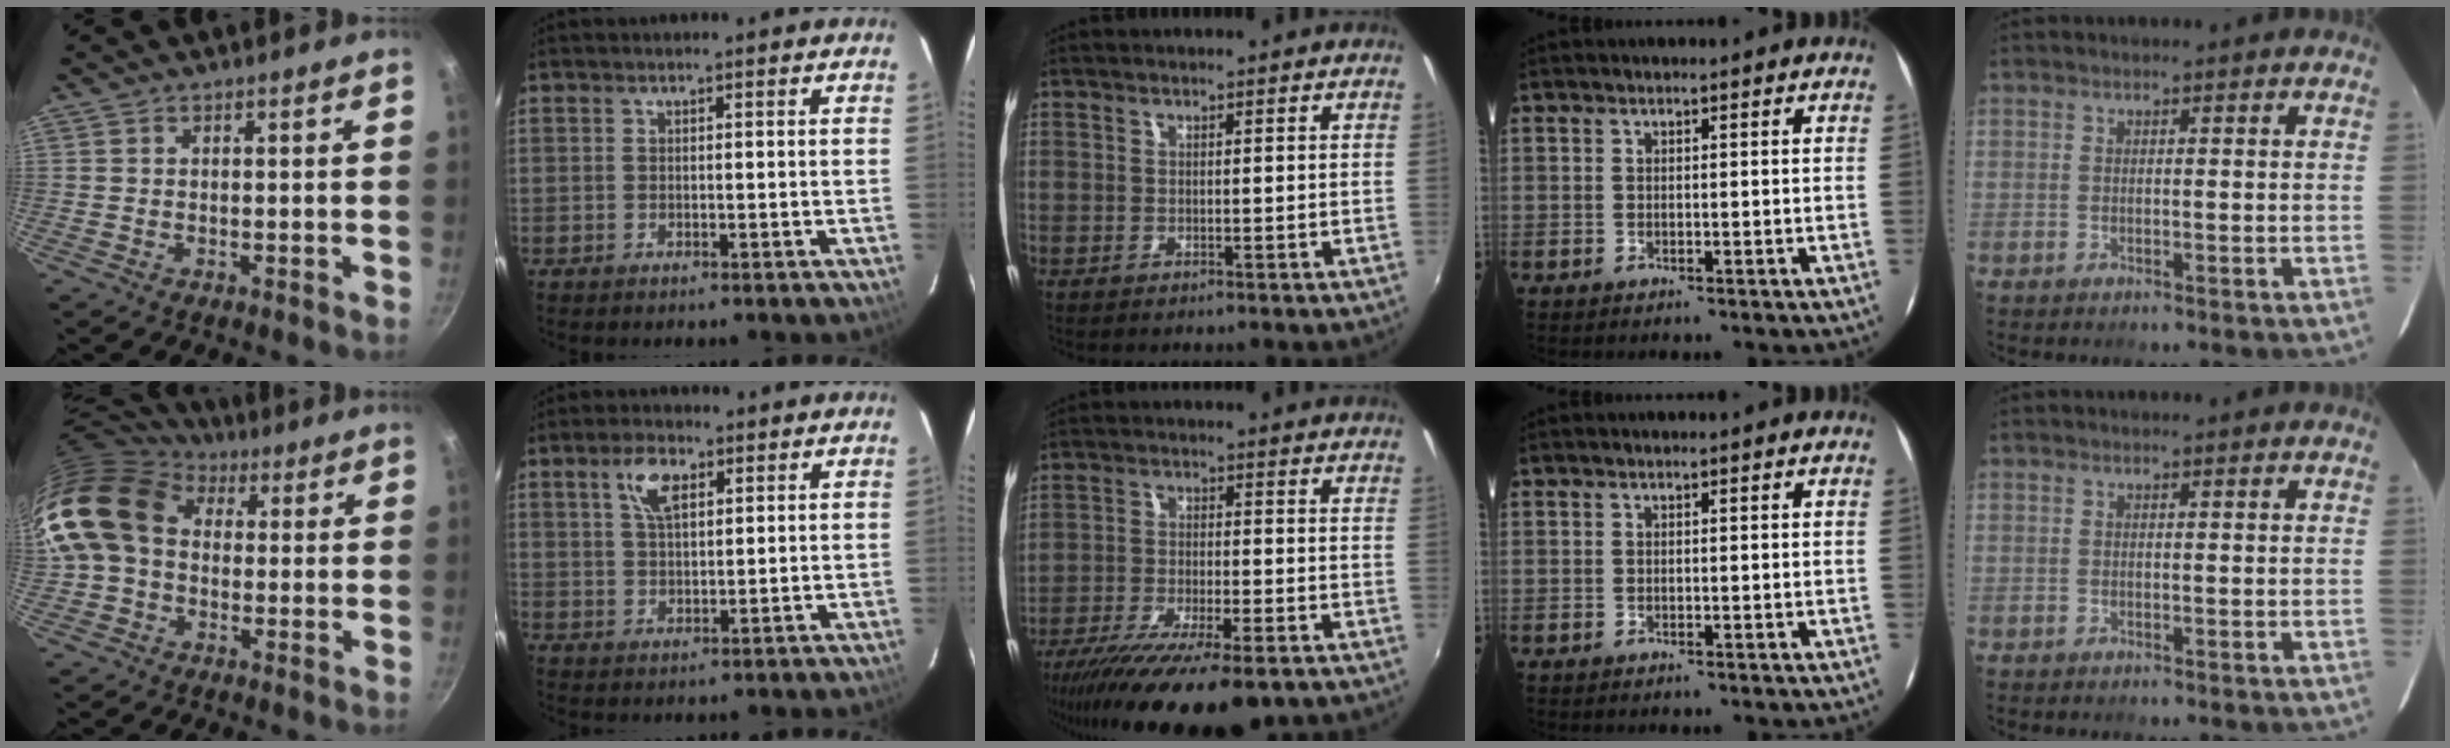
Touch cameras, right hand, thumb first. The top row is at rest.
{"thumb": {"total": 15.3, "force": [2.1, 11.8, 9.5], "torque": [-0.162, 0.027, 0.022]}, "index": {"total": 6.0, "force": [2.7, 2.8, 4.6], "torque": [-0.085, 0.012, 0.051]}, "middle": {"total": 18.1, "force": [-13.3, 4.1, 11.5], "torque": [-0.223, -0.062, -0.214]}}